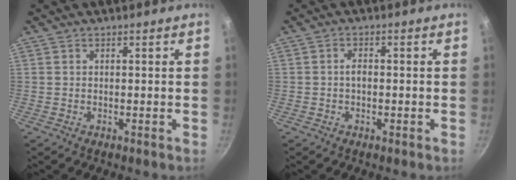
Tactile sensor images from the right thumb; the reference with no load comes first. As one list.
[{"total": 2.0, "force": [-0.3, 1.4, 1.4], "torque": [-0.016, 0.010, -0.006]}]